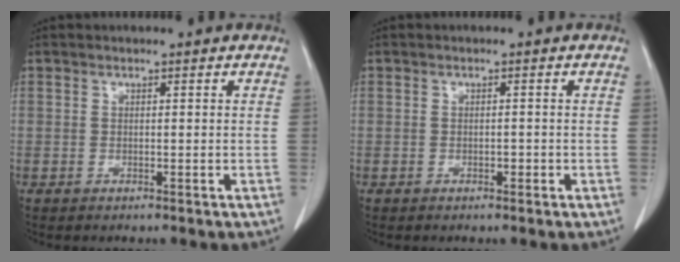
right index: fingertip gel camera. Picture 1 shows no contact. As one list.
[{"total": 0.9, "force": [-0.3, 0.5, 0.6], "torque": [-0.010, 0.001, -0.003]}]